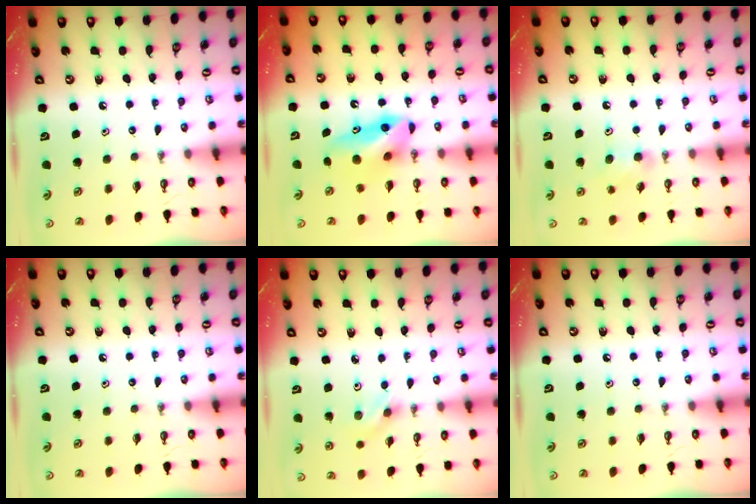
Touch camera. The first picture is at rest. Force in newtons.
{"total": 9.2, "press": 8.5, "slide": 3.6}
{"total": 5.7, "press": 5.2, "slide": 2.3}
{"total": 0.0}
{"total": 2.6, "press": 2.3, "slide": 1.3}
{"total": 0.0}